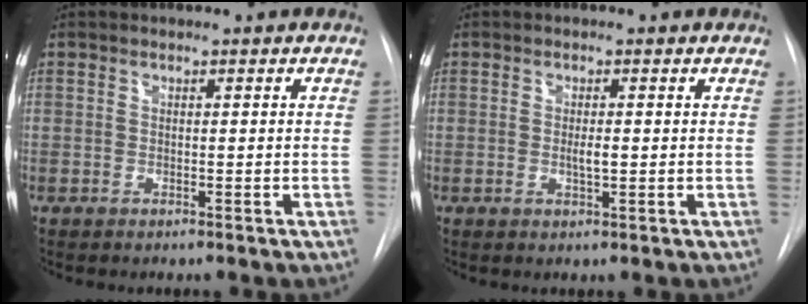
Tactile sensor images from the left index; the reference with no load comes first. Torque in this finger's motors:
{"motor_torque": [0.59, -0.12, 0.02, 0.03]}